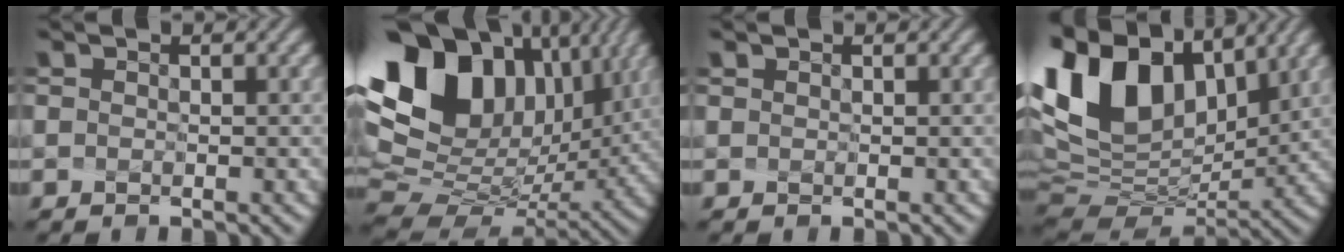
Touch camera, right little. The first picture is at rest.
{"total": 16.6, "force": [6.0, 11.4, 10.4], "torque": [-0.227, 0.017, 0.127]}
{"total": 0.0}
{"total": 12.7, "force": [5.6, 7.7, 8.4], "torque": [-0.179, 0.023, 0.113]}